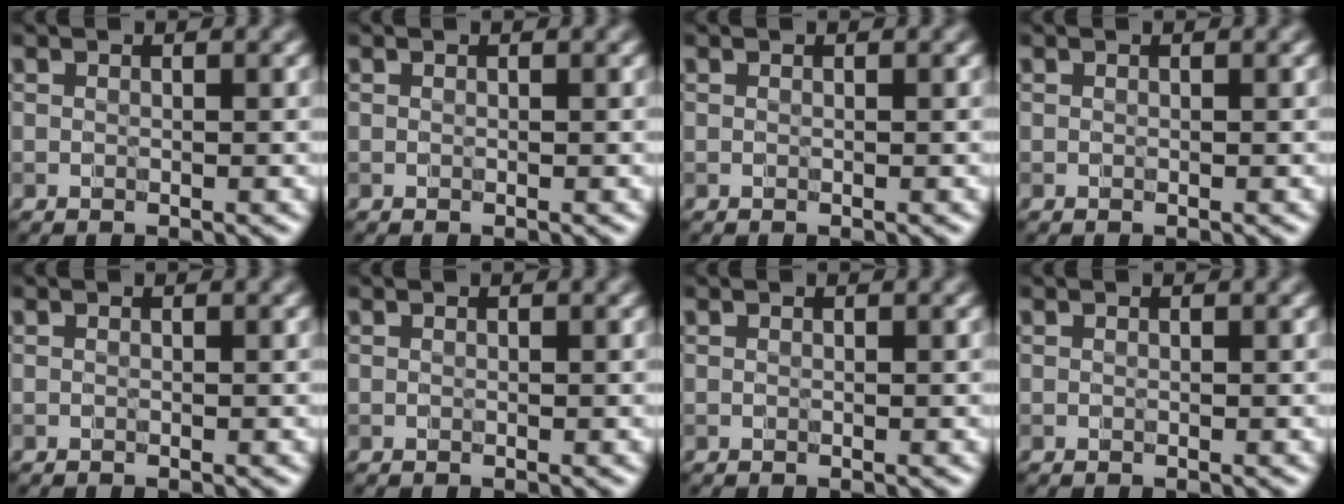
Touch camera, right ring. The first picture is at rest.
{"total": 0.0}
{"total": 0.0}
{"total": 0.0}
{"total": 0.0}
{"total": 0.0}
{"total": 0.0}
{"total": 0.0}